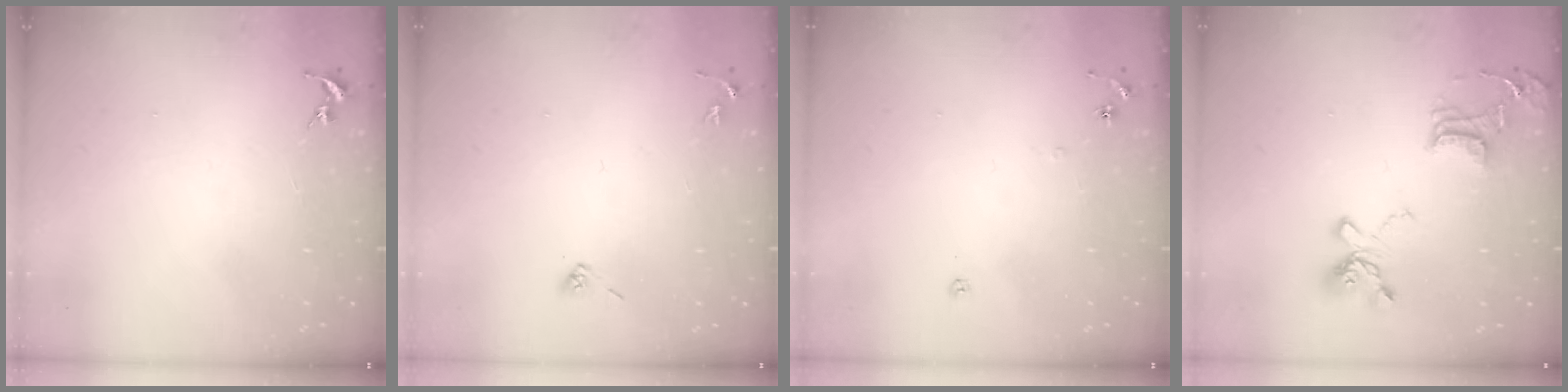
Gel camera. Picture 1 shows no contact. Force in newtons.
{"total": 4.5, "press": 4.3, "slide": 1.3}
{"total": 6.1, "press": 6.1, "slide": 0.5}
{"total": 18.1, "press": 18.0, "slide": 1.8}